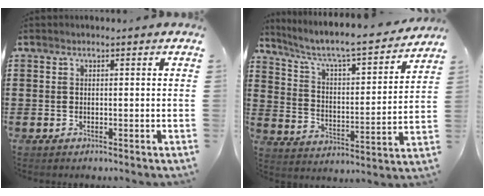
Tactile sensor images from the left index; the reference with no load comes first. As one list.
[{"total": 6.2, "force": [5.2, 0.4, 3.3], "torque": [-0.088, -0.045, 0.078]}]